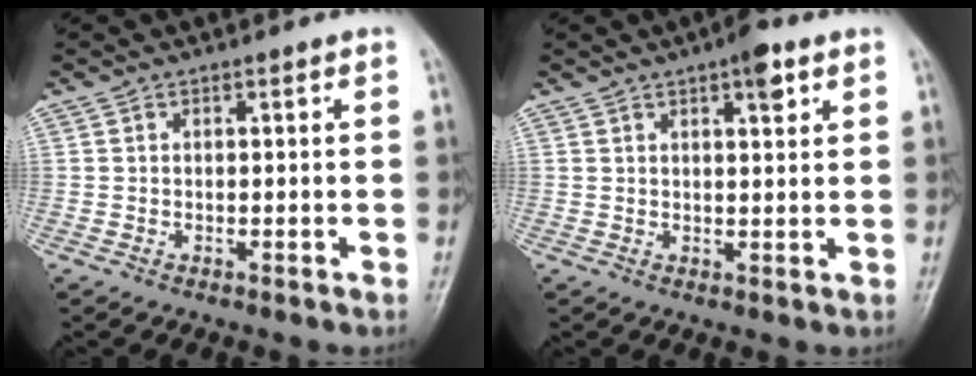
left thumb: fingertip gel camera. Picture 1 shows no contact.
{"total": 4.5, "force": [2.5, 1.4, 3.4], "torque": [-0.040, -0.009, 0.034]}